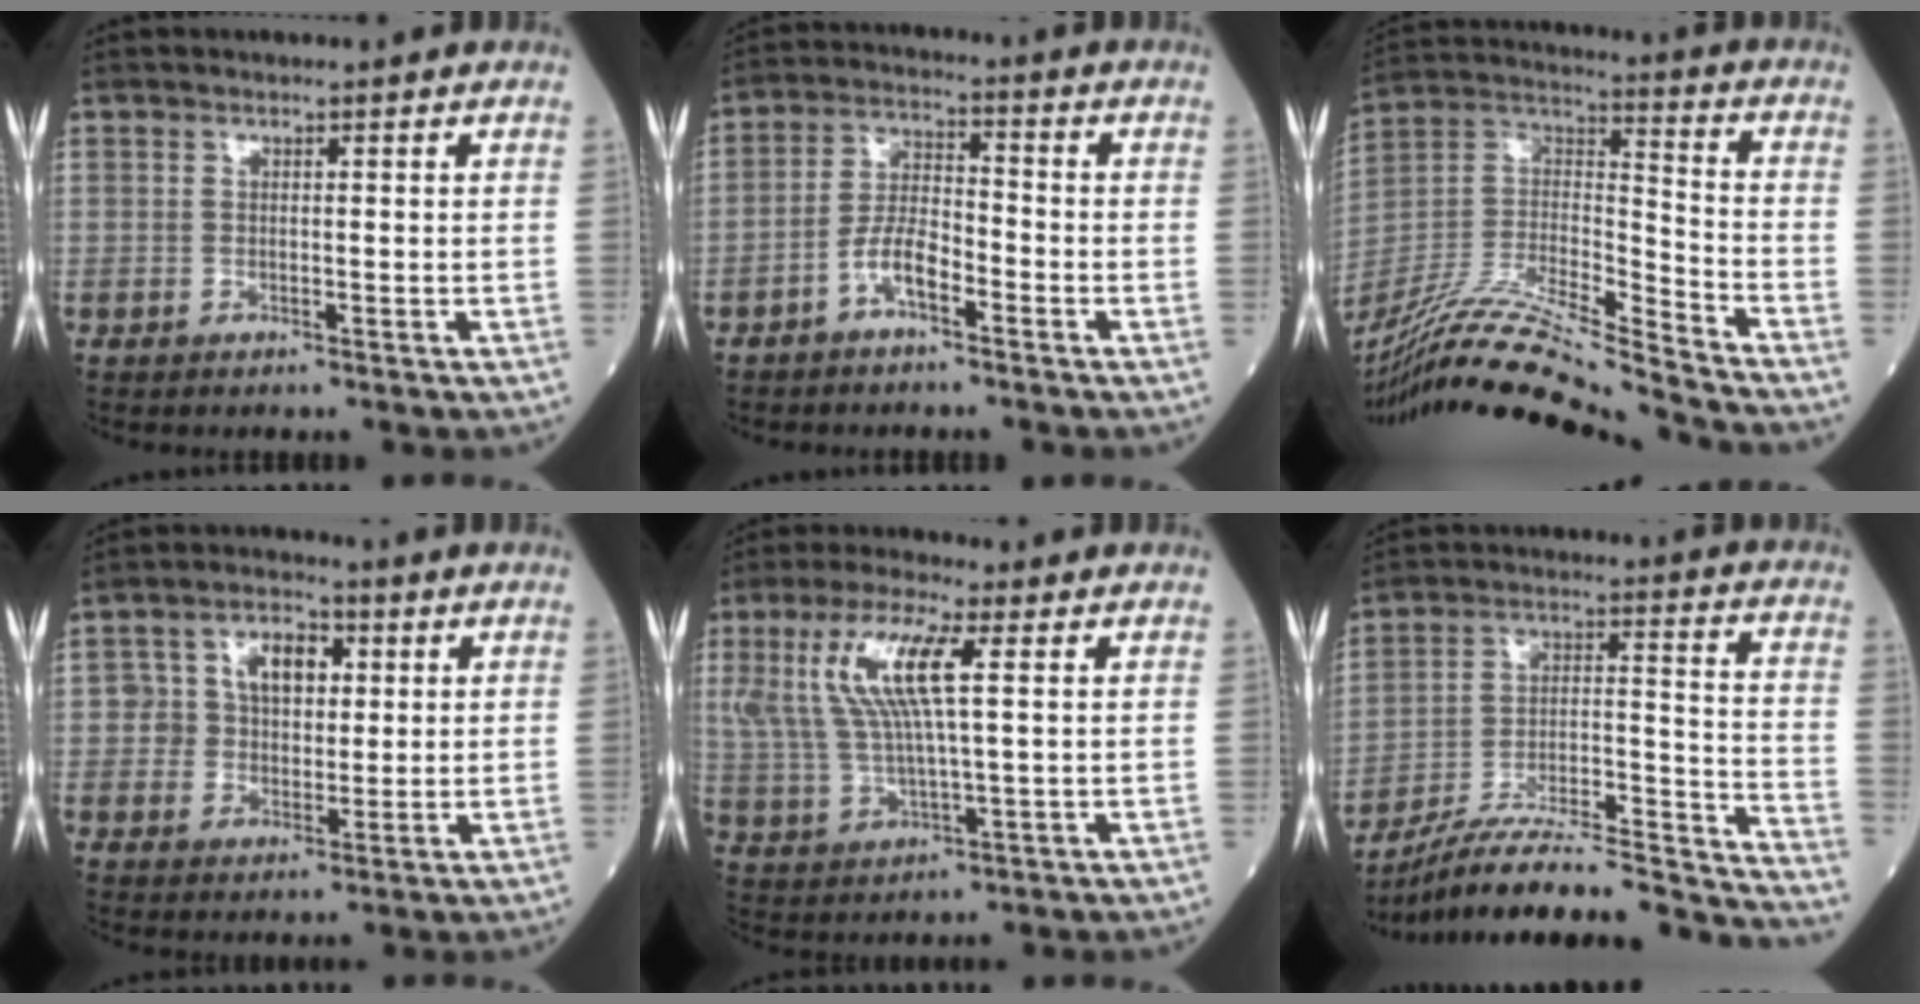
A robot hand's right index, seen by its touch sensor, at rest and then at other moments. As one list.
[{"total": 5.5, "force": [-3.0, 1.9, 4.2], "torque": [-0.089, 0.014, -0.058]}, {"total": 22.5, "force": [-20.4, -0.8, 9.4], "torque": [-0.214, -0.012, -0.366]}, {"total": 7.4, "force": [1.8, 5.2, 5.0], "torque": [-0.082, 0.023, 0.034]}, {"total": 11.6, "force": [3.6, 2.1, 10.8], "torque": [-0.244, 0.018, 0.070]}, {"total": 26.2, "force": [-24.1, 0.8, 10.4], "torque": [-0.113, 0.010, -0.363]}]